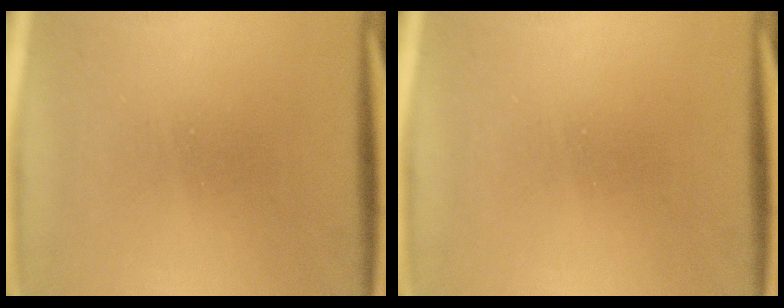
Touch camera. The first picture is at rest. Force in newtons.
{"total": 0.0}